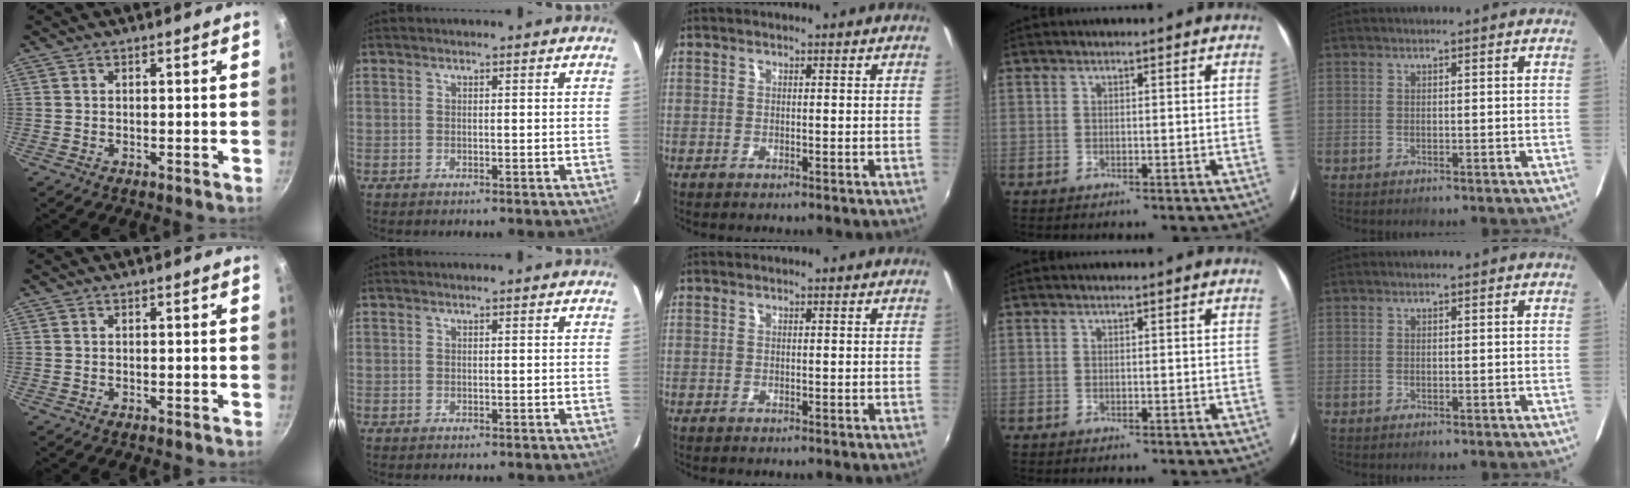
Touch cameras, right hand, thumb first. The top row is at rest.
{}